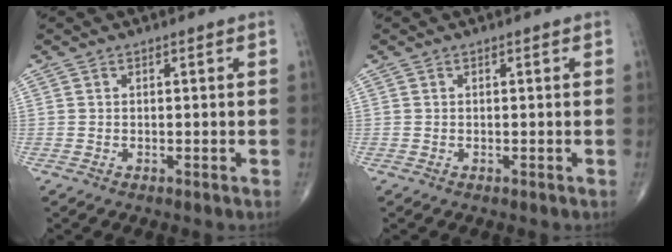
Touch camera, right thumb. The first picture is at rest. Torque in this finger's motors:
{"motor_torque": [0.00, 0.00, 0.00, 0.00, 0.00]}